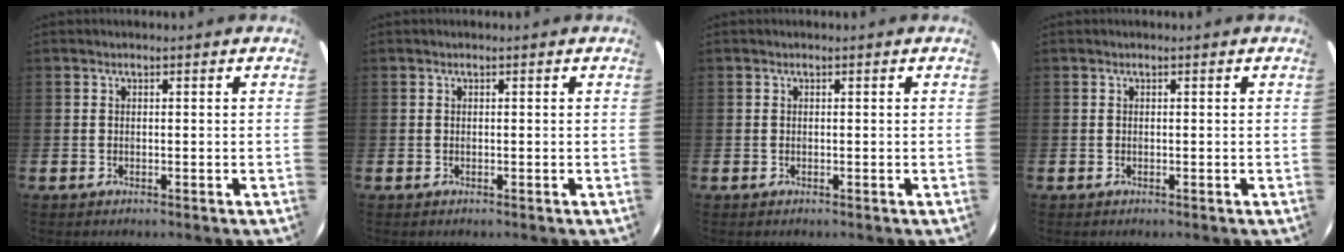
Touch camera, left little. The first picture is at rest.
{"total": 0.0}
{"total": 0.0}
{"total": 0.0}